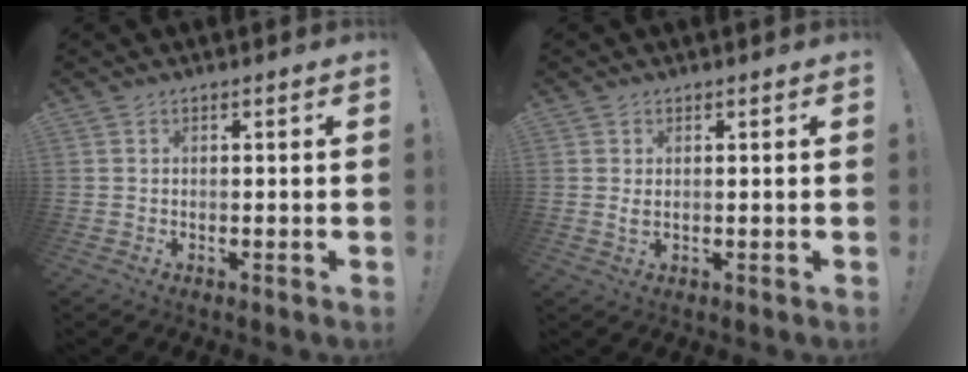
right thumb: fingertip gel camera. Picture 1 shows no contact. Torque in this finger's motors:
{"motor_torque": [-0.20, 0.07, -0.06, 0.04, 0.11]}